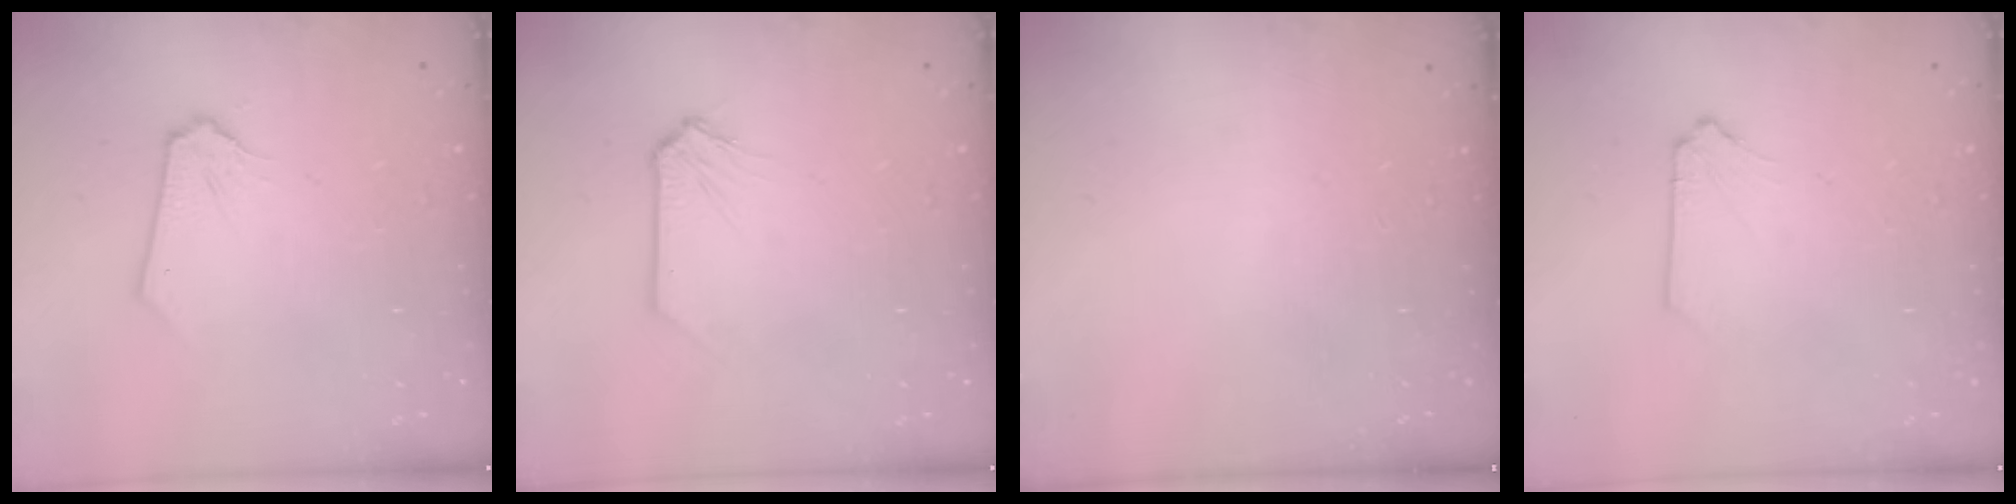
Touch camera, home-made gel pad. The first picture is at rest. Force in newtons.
{"total": 0.0}
{"total": 0.0}
{"total": 0.0}